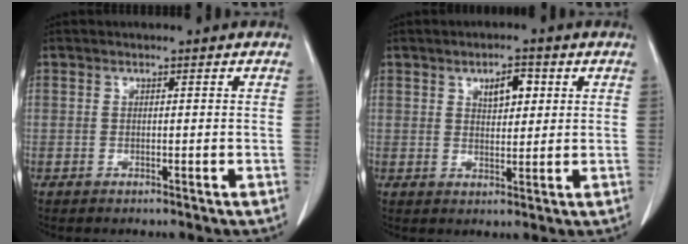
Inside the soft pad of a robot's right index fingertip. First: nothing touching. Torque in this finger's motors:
{"motor_torque": [0.50, 0.18, 0.08, 0.05]}